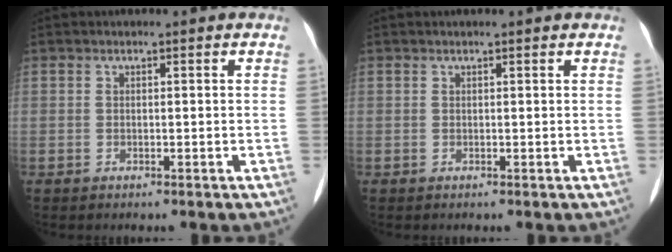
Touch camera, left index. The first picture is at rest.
{"total": 1.8, "force": [1.6, 0.2, 0.8], "torque": [-0.012, 0.013, 0.018]}